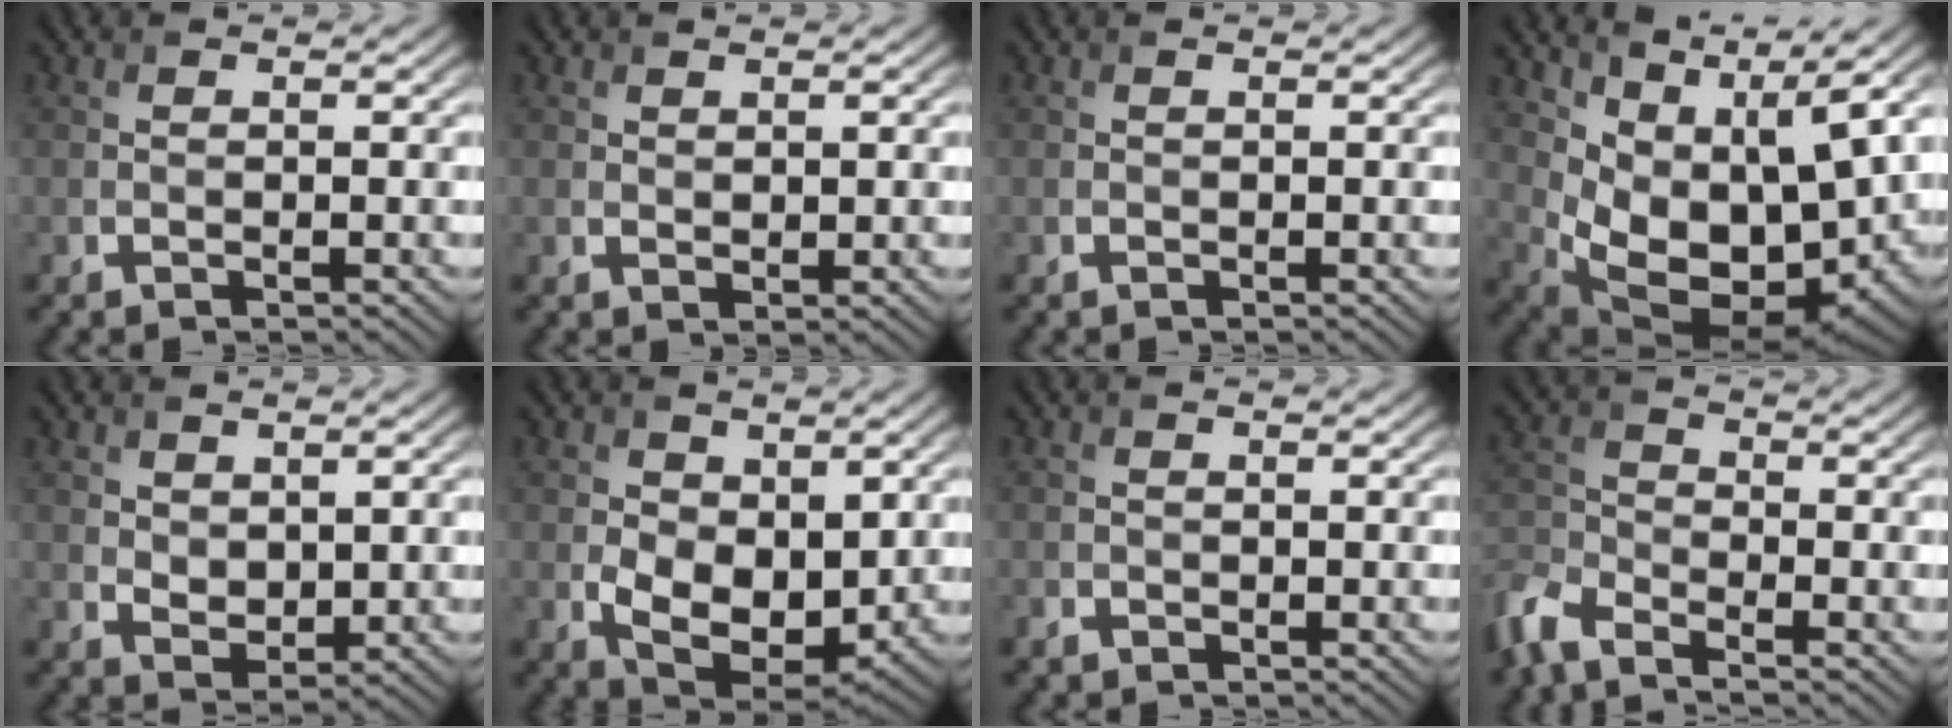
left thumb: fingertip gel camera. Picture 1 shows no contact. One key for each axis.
{"total": 0.9, "fx": 0.6, "fy": 0.5, "fz": 0.5, "tx": -0.011, "ty": -0.003, "tz": 0.014}
{"total": 0.0}
{"total": 14.3, "fx": 3.2, "fy": 7.8, "fz": 11.6, "tx": -0.212, "ty": -0.019, "tz": 0.085}
{"total": 2.9, "fx": 1.3, "fy": 1.9, "fz": 1.6, "tx": -0.040, "ty": -0.006, "tz": 0.027}
{"total": 7.7, "fx": 0.0, "fy": 5.1, "fz": 5.7, "tx": -0.116, "ty": -0.025, "tz": 0.009}
{"total": 1.0, "fx": -0.6, "fy": 0.7, "fz": 0.1, "tx": -0.004, "ty": -0.002, "tz": -0.015}
{"total": 6.3, "fx": -5.1, "fy": 2.1, "fz": 3.0, "tx": -0.077, "ty": -0.011, "tz": -0.123}